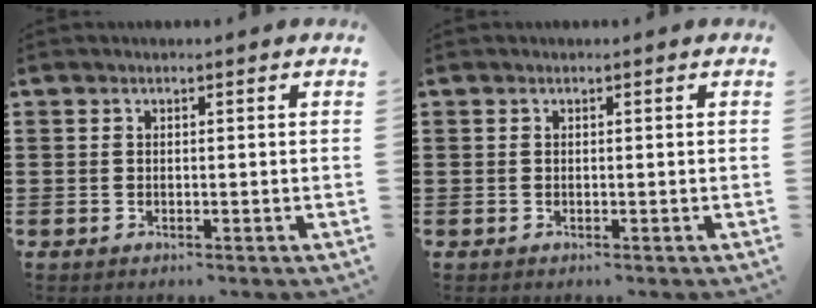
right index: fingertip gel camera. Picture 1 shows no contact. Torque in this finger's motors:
{"motor_torque": [0.00, 0.00, 0.00, 0.02]}